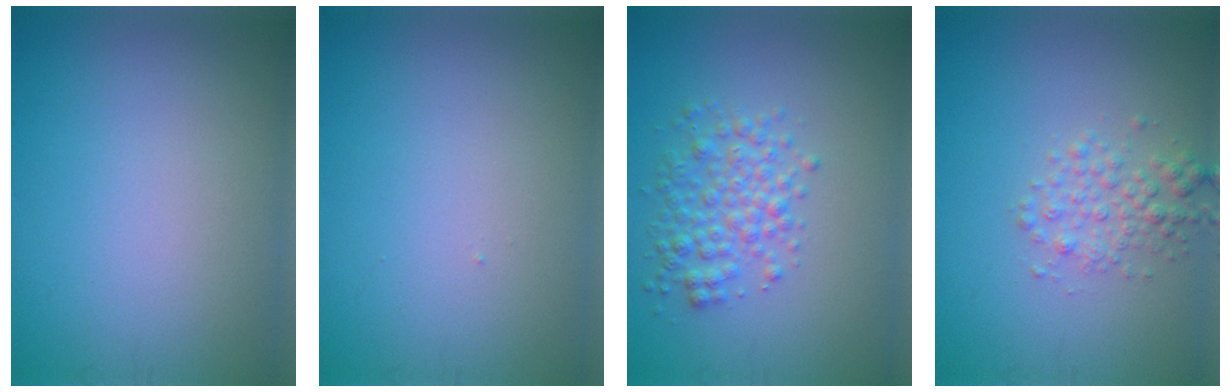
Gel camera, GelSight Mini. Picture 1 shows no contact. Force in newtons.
{"total": 0.0}
{"total": 3.4, "press": 3.4, "slide": 0.0}
{"total": 2.4, "press": 2.4, "slide": 0.1}